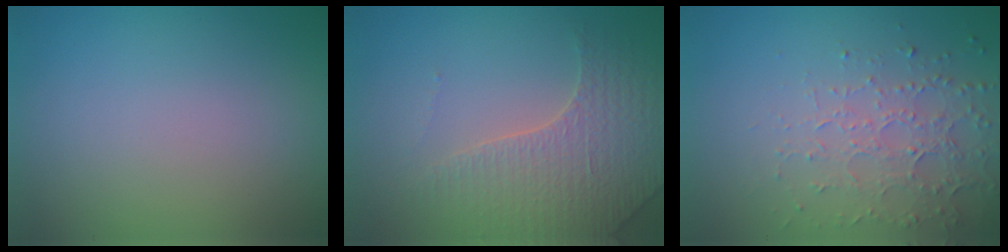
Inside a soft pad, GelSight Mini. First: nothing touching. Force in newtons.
{"total": 3.7, "press": 3.6, "slide": 1.0}
{"total": 3.5, "press": 3.0, "slide": 1.7}